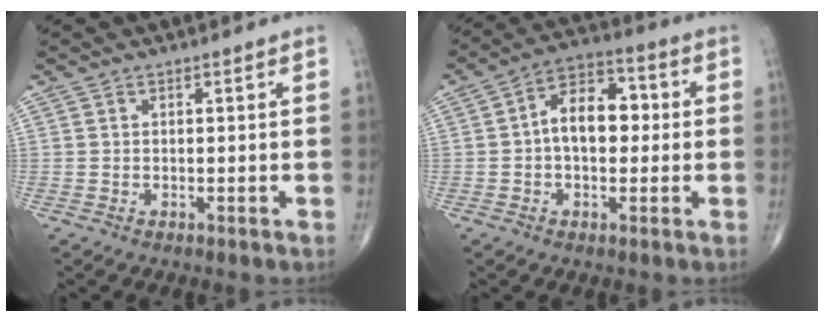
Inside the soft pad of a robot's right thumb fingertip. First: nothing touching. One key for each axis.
{"total": 10.4, "fx": 0.3, "fy": 6.5, "fz": 8.1, "tx": -0.109, "ty": 0.028, "tz": -0.006}